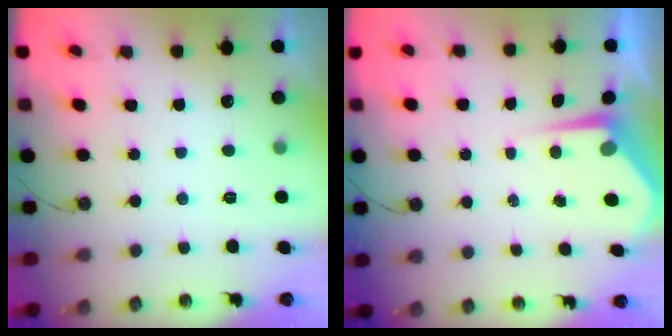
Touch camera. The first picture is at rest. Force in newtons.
{"total": 4.8, "press": 4.8, "slide": 0.4}